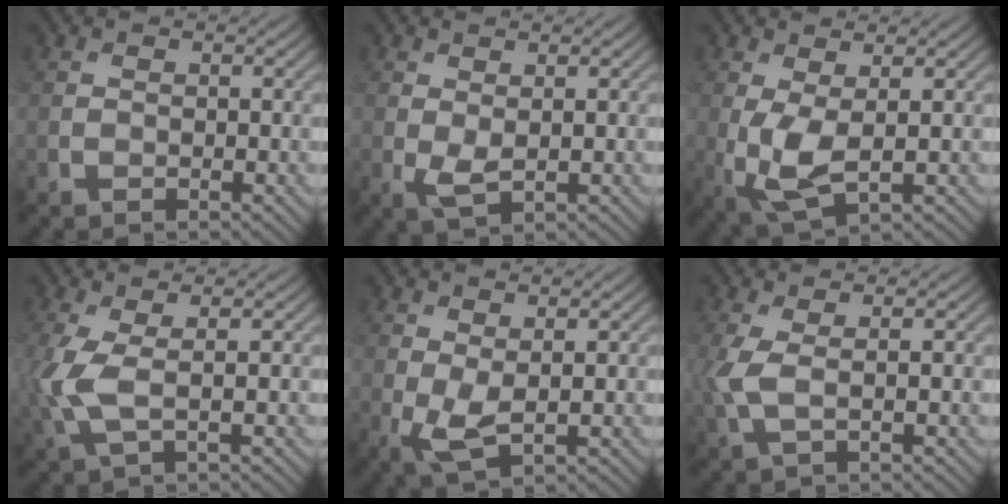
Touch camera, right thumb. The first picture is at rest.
{"total": 2.4, "force": [0.1, 1.1, 2.1], "torque": [-0.052, -0.005, 0.008]}
{"total": 5.1, "force": [-0.1, 2.1, 4.6], "torque": [-0.116, -0.006, 0.001]}
{"total": 5.0, "force": [0.3, 1.7, 4.6], "torque": [-0.127, 0.000, 0.001]}
{"total": 3.8, "force": [0.1, 1.7, 3.4], "torque": [-0.088, -0.007, 0.005]}
{"total": 3.4, "force": [0.5, 1.1, 3.2], "torque": [-0.088, 0.002, 0.007]}